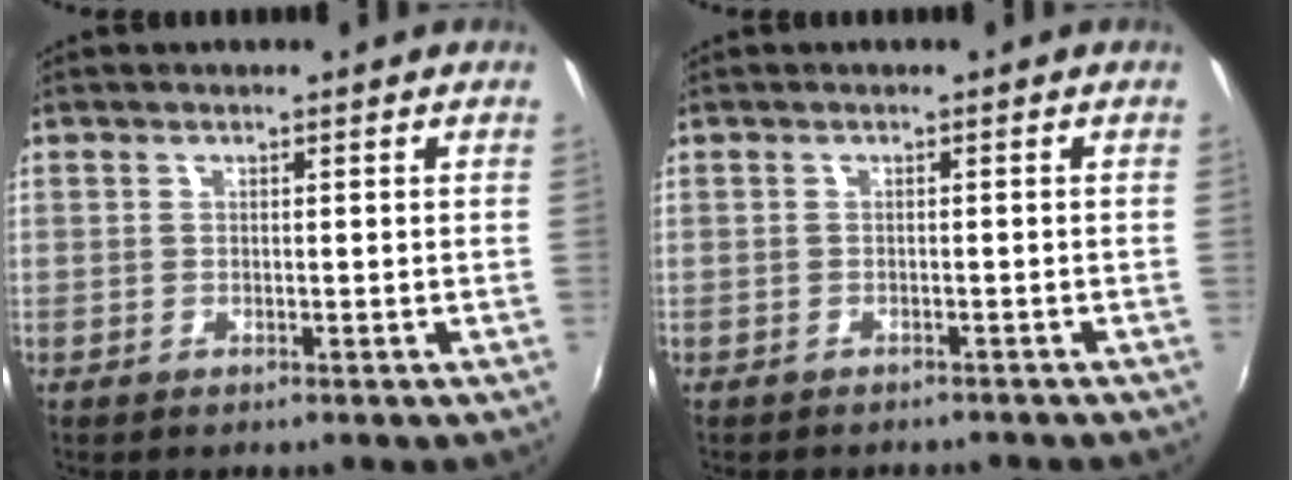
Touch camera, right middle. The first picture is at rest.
{"total": 2.7, "force": [-2.5, 0.8, 0.8], "torque": [-0.020, -0.011, -0.034]}